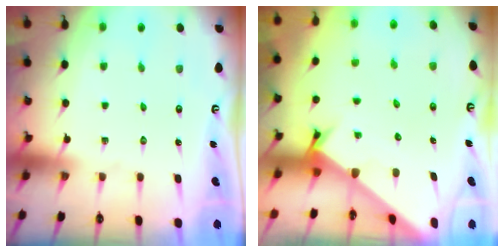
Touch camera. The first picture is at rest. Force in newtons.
{"total": 2.3, "press": 2.3, "slide": 0.0}